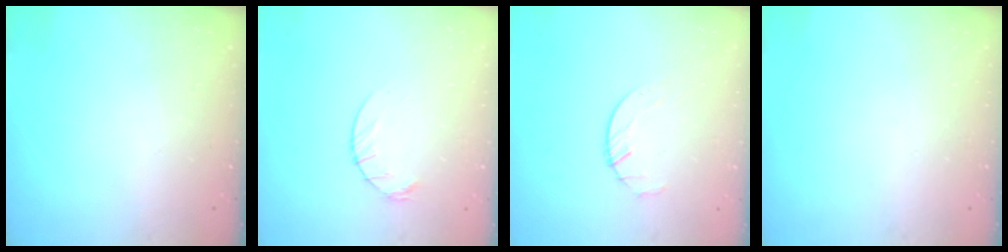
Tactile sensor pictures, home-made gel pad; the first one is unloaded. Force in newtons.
{"total": 6.0, "press": 6.0, "slide": 0.8}
{"total": 1.6, "press": 1.6, "slide": 0.3}
{"total": 0.0}